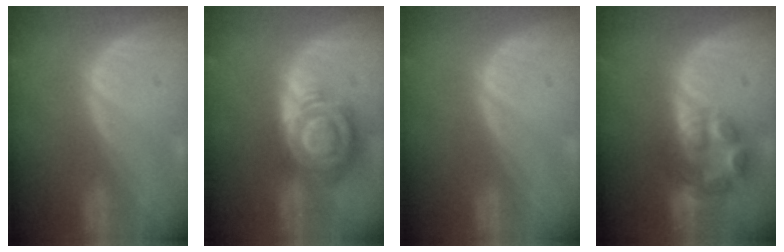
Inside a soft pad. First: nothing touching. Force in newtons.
{"total": 9.0, "press": 8.9, "slide": 0.6}
{"total": 0.0}
{"total": 6.9, "press": 6.5, "slide": 2.2}